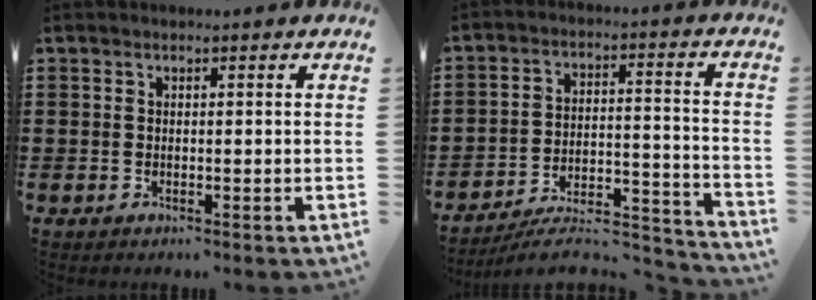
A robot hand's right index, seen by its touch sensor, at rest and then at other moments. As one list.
[{"total": 7.4, "force": [-6.8, 1.6, 2.5], "torque": [-0.037, 0.011, -0.132]}]